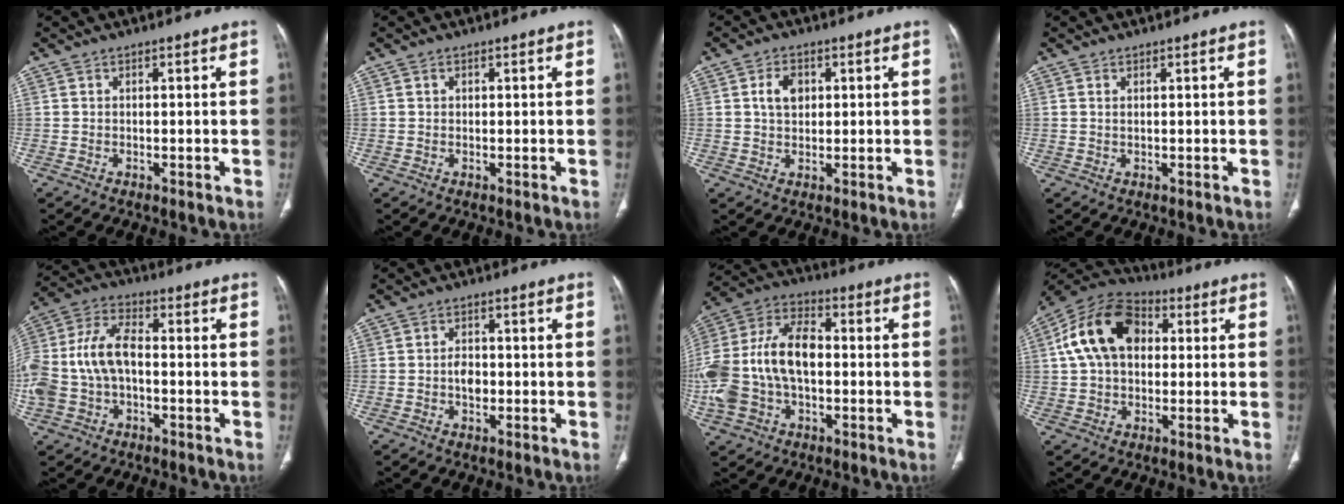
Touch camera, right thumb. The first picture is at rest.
{"total": 0.7, "force": [0.3, 0.6, 0.3], "torque": [-0.002, 0.001, 0.005]}
{"total": 4.7, "force": [1.2, 3.3, 3.1], "torque": [-0.046, 0.000, 0.022]}
{"total": 0.5, "force": [0.2, 0.2, 0.4], "torque": [-0.011, 0.001, 0.005]}
{"total": 14.2, "force": [-1.4, 8.8, 11.1], "torque": [-0.245, 0.040, -0.027]}
{"total": 3.1, "force": [-0.5, 2.2, 2.2], "torque": [-0.026, 0.007, -0.013]}
{"total": 19.9, "force": [-1.4, 12.5, 15.4], "torque": [-0.333, 0.033, -0.028]}
{"total": 15.9, "force": [3.1, 10.9, 11.1], "torque": [-0.187, 0.026, 0.045]}